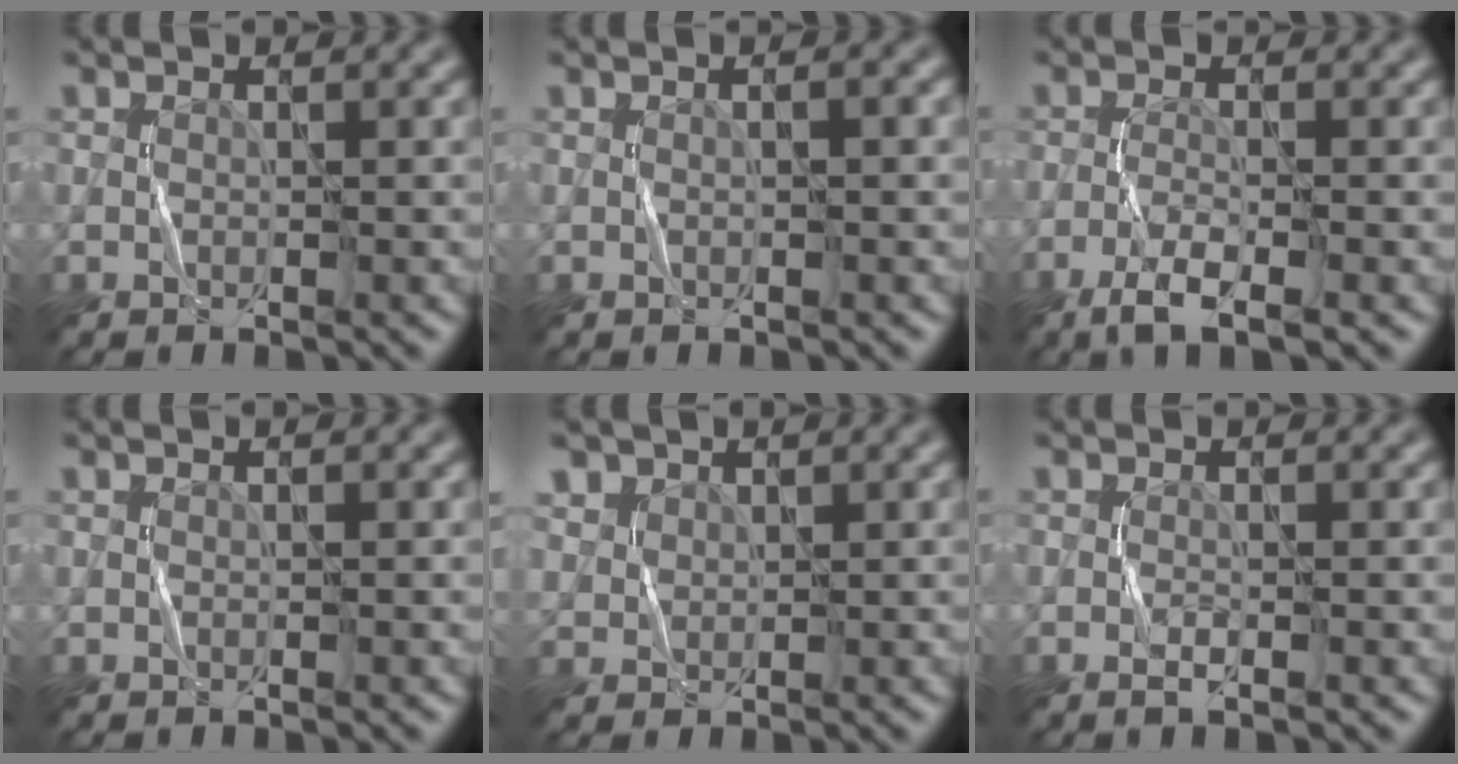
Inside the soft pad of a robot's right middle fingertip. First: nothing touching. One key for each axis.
{"total": 1.0, "fx": 0.3, "fy": 0.2, "fz": 1.0, "tx": -0.019, "ty": 0.001, "tz": 0.001}
{"total": 3.5, "fx": -2.2, "fy": 0.7, "fz": 2.6, "tx": -0.055, "ty": -0.003, "tz": -0.048}
{"total": 0.0}
{"total": 2.3, "fx": 1.5, "fy": 1.7, "fz": 0.5, "tx": -0.020, "ty": -0.010, "tz": 0.048}
{"total": 0.9, "fx": -0.4, "fy": 0.1, "fz": 0.8, "tx": -0.016, "ty": -0.001, "tz": -0.008}